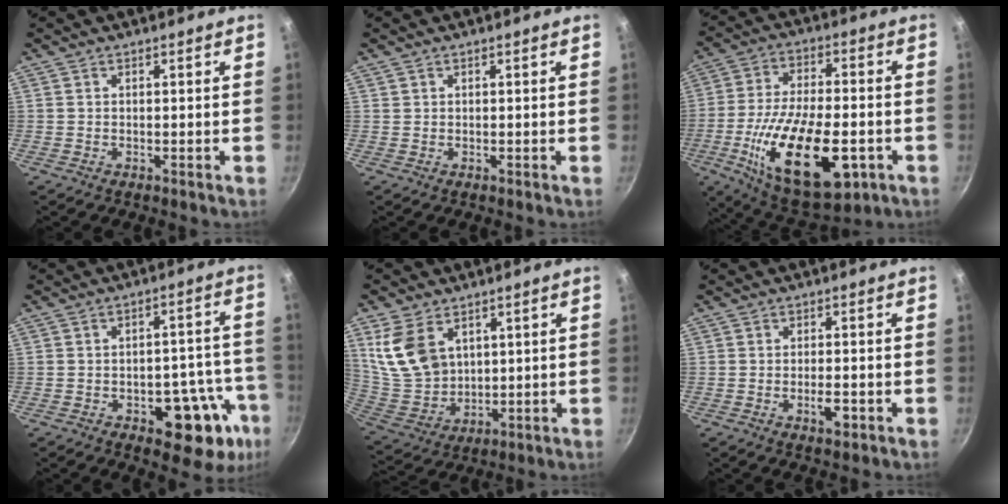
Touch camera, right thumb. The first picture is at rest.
{"total": 0.0}
{"total": 24.2, "force": [-7.2, 11.3, 20.1], "torque": [-0.337, 0.013, -0.110]}
{"total": 15.5, "force": [-6.4, 8.3, 11.4], "torque": [-0.072, 0.037, -0.079]}
{"total": 12.6, "force": [5.2, 8.8, 7.4], "torque": [-0.121, -0.030, 0.122]}
{"total": 3.5, "force": [-1.3, 1.4, 3.0], "torque": [-0.043, 0.006, -0.021]}